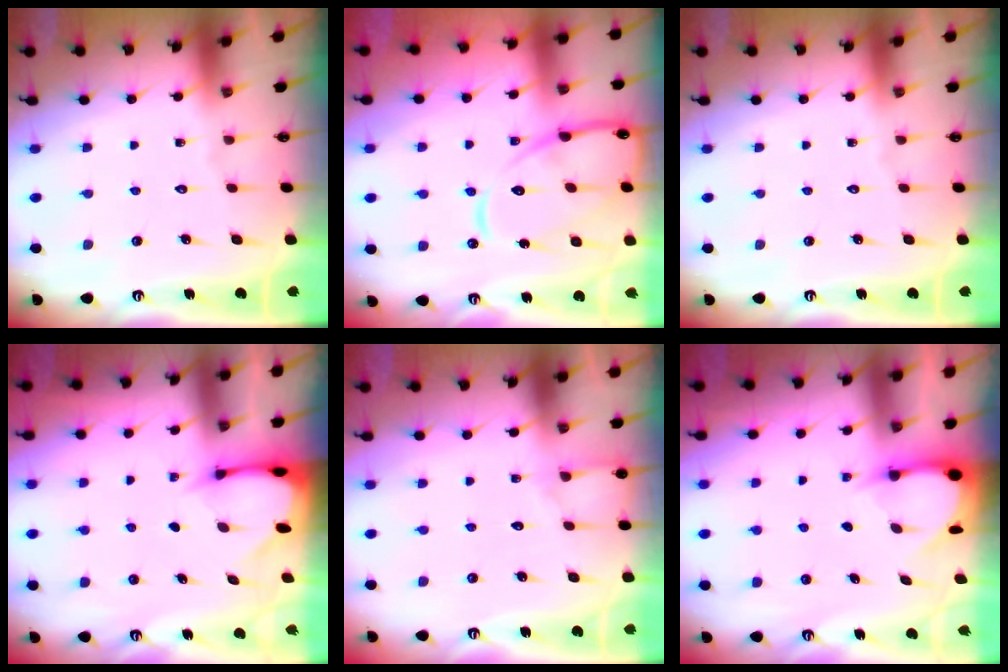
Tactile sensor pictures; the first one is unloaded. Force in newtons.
{"total": 14.9, "press": 14.8, "slide": 1.4}
{"total": 0.0}
{"total": 2.6, "press": 2.6, "slide": 0.3}
{"total": 5.4, "press": 5.4, "slide": 0.6}
{"total": 3.3, "press": 3.3, "slide": 0.4}